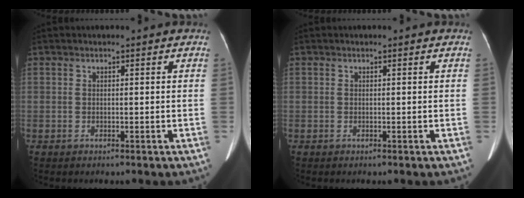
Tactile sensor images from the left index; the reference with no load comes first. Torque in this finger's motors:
{"motor_torque": [0.02, 0.07, -0.06, -0.01]}